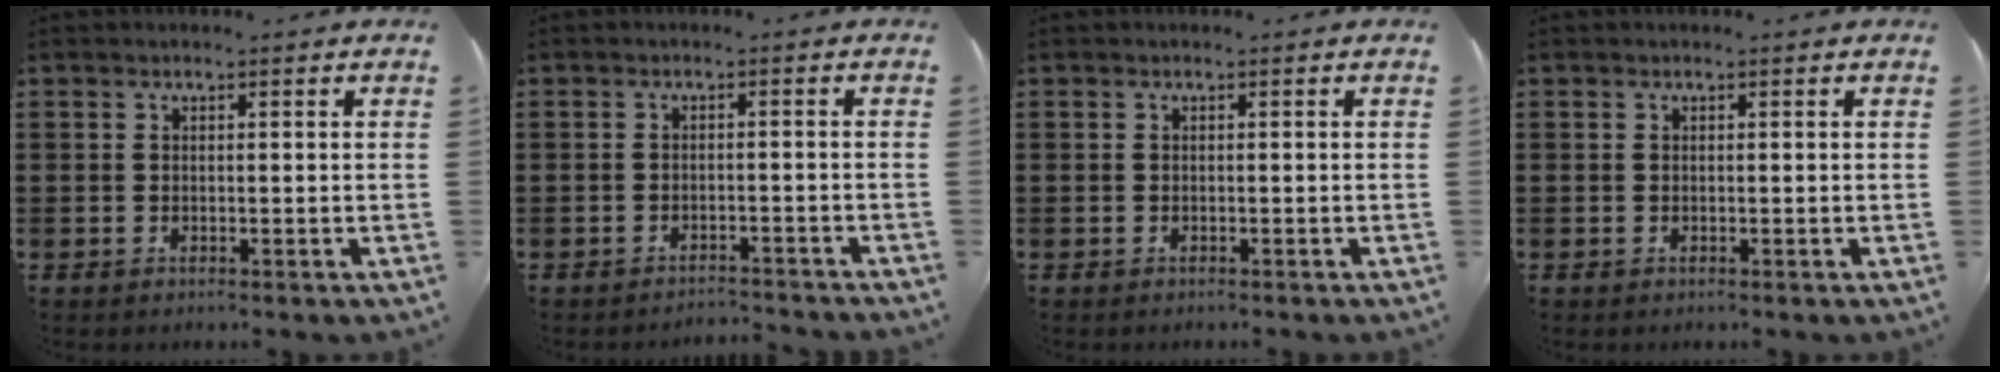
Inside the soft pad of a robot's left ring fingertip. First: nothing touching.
{"total": 1.9, "force": [-1.9, -0.1, 0.3], "torque": [-0.007, 0.002, -0.040]}
{"total": 0.0}
{"total": 0.0}